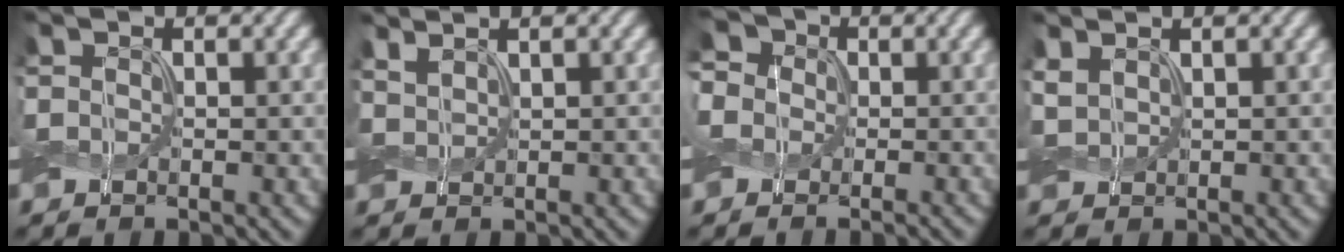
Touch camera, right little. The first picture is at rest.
{"total": 1.5, "force": [1.2, 0.4, 0.9], "torque": [-0.021, 0.008, 0.027]}
{"total": 7.4, "force": [2.5, 6.0, 3.5], "torque": [-0.050, 0.031, 0.008]}
{"total": 1.5, "force": [0.8, 0.8, 1.0], "torque": [-0.027, 0.006, 0.019]}